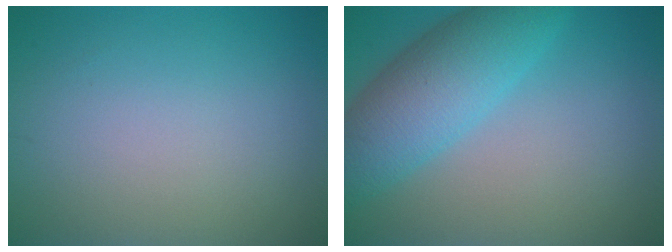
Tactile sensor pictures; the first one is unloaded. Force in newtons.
{"total": 7.0, "press": 7.0, "slide": 0.3}